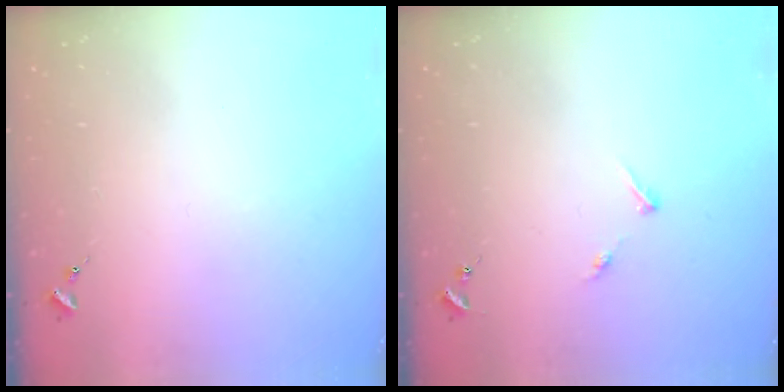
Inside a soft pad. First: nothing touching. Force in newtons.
{"total": 5.2, "press": 5.2, "slide": 0.6}